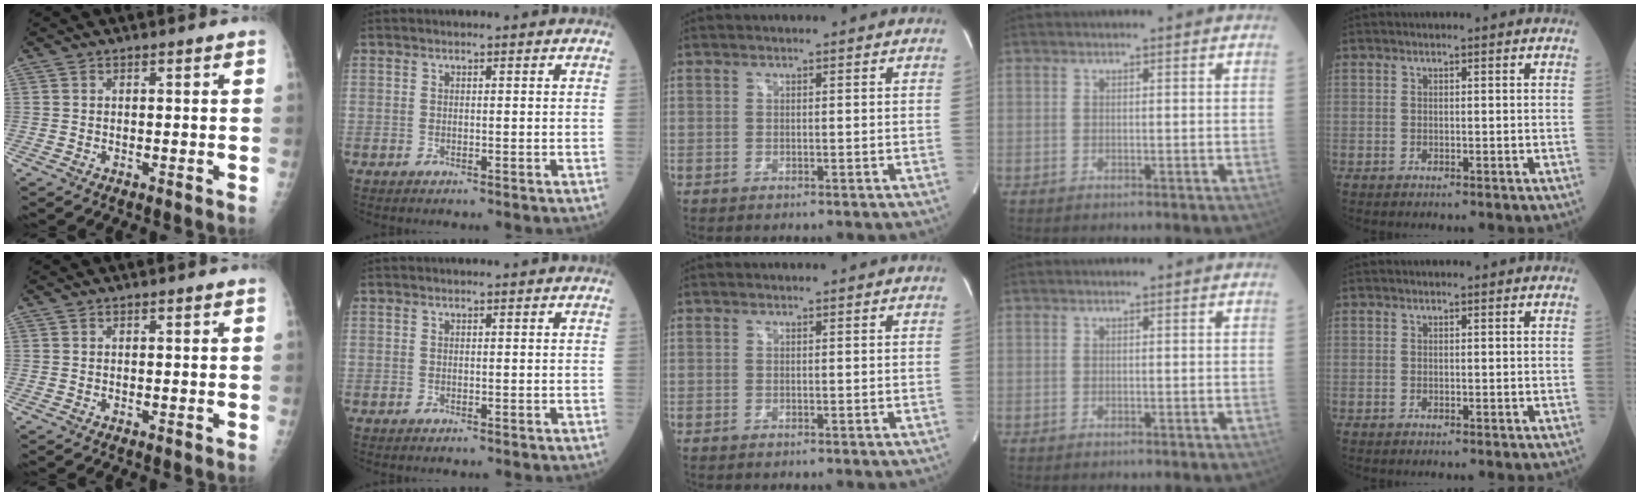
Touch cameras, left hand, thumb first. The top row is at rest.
{}